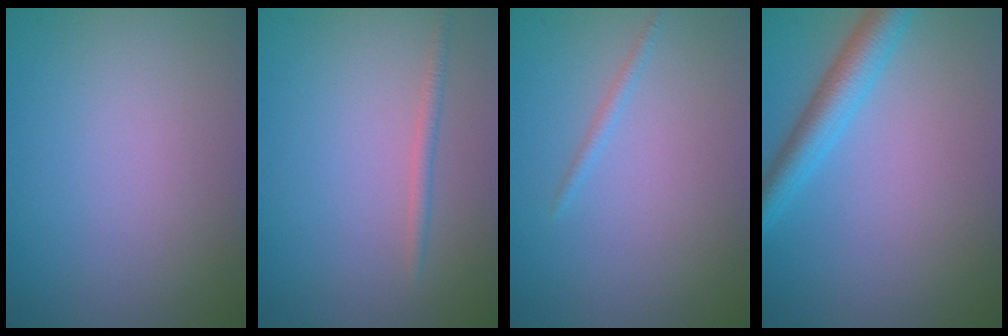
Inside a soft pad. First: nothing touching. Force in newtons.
{"total": 1.1, "press": 1.1, "slide": 0.1}
{"total": 0.8, "press": 0.8, "slide": 0.0}
{"total": 3.8, "press": 3.8, "slide": 0.1}